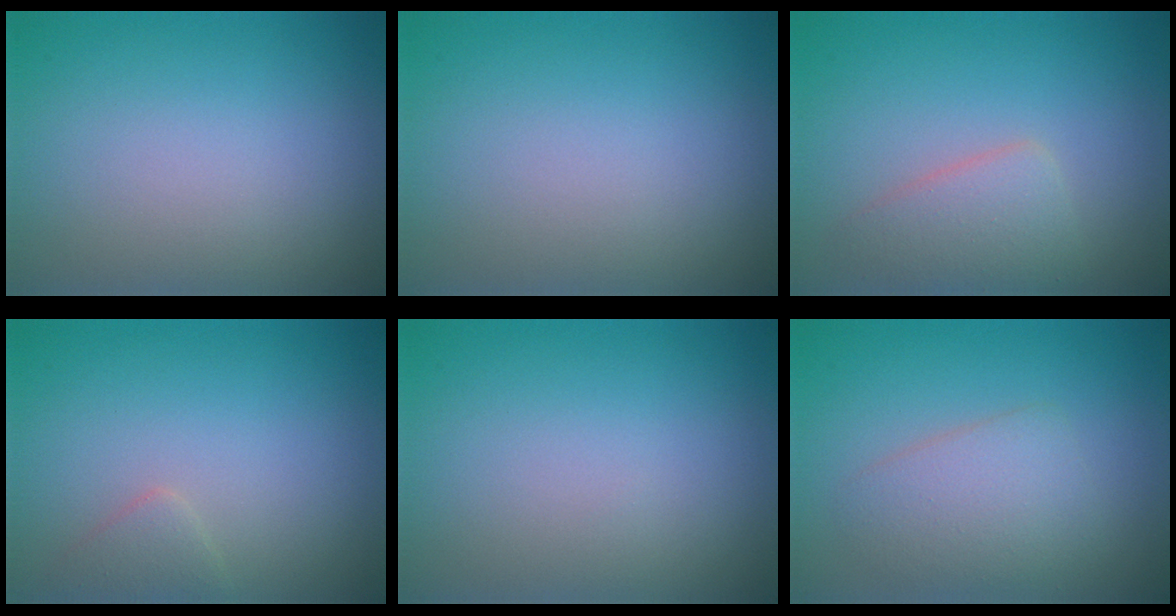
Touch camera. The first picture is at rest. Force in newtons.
{"total": 0.0}
{"total": 2.8, "press": 2.8, "slide": 0.2}
{"total": 1.3, "press": 1.3, "slide": 0.1}
{"total": 0.0}
{"total": 3.2, "press": 3.2, "slide": 0.1}